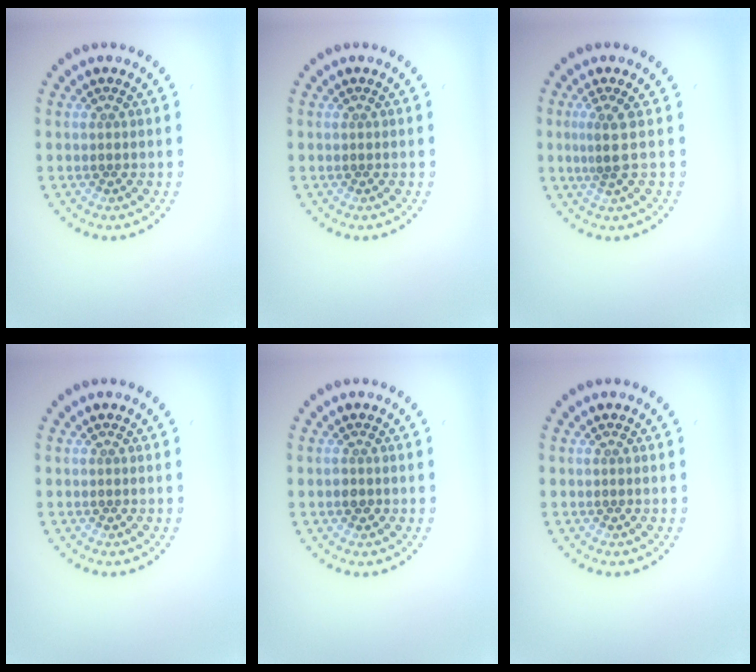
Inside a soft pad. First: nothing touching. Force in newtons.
{"total": 0.0}
{"total": 1.8, "press": 1.2, "slide": 1.4}
{"total": 0.0}
{"total": 1.0, "press": 0.9, "slide": 0.4}
{"total": 0.0}